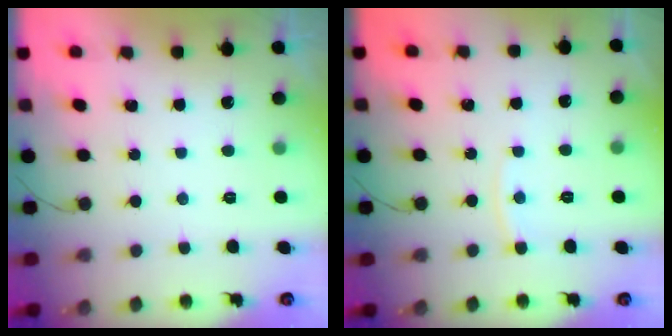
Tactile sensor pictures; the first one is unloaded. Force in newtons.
{"total": 3.4, "press": 3.3, "slide": 0.4}